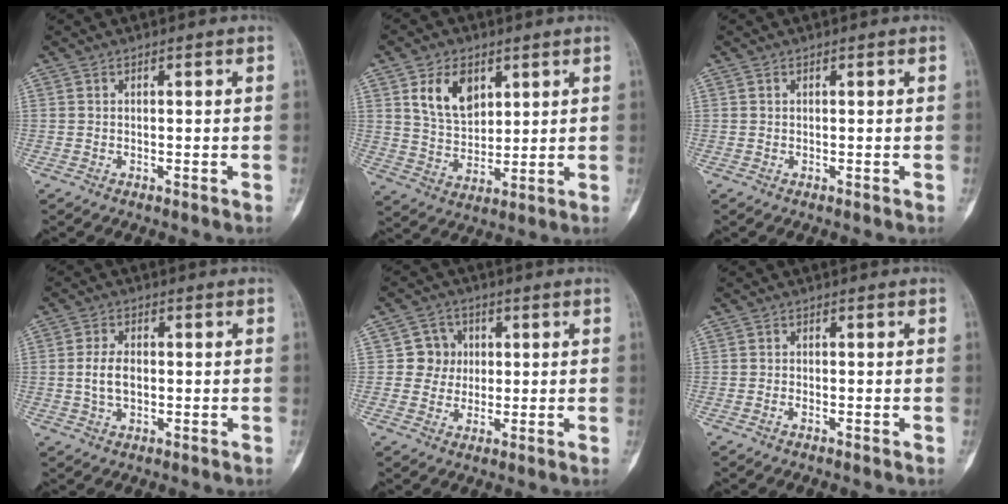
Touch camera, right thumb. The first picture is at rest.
{"total": 9.9, "force": [4.4, 6.5, 6.1], "torque": [-0.085, -0.023, 0.088]}
{"total": 0.0}
{"total": 4.9, "force": [-0.1, 3.0, 3.9], "torque": [-0.078, 0.005, -0.002]}
{"total": 5.5, "force": [0.7, 5.4, 1.0], "torque": [0.022, 0.009, 0.005]}
{"total": 0.7, "force": [-0.5, 0.3, 0.4], "torque": [-0.008, 0.004, -0.010]}